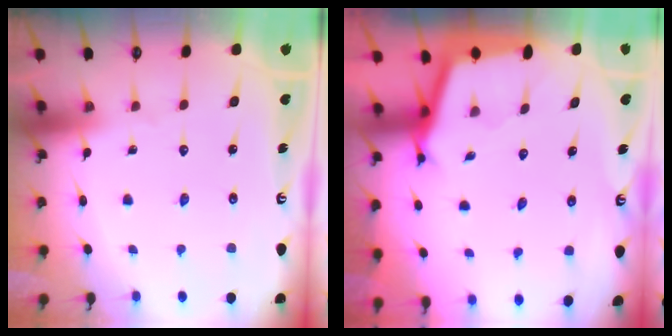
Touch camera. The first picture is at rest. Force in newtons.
{"total": 2.7, "press": 2.7, "slide": 0.1}